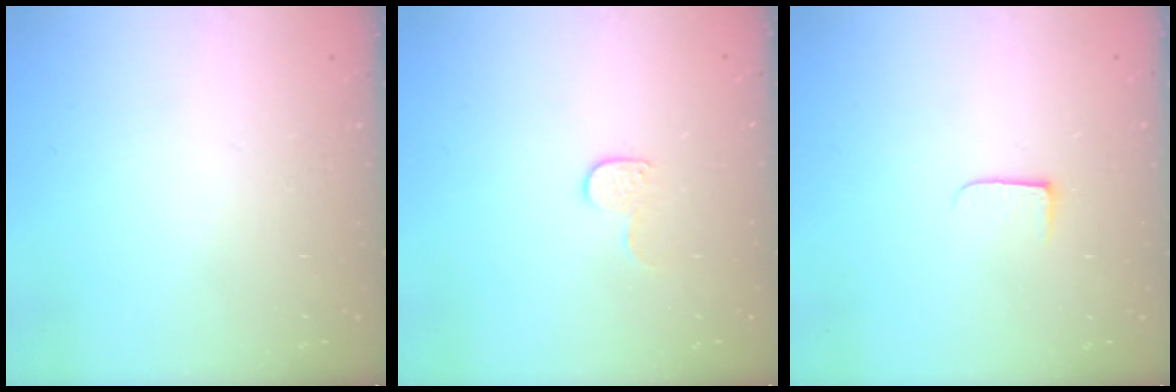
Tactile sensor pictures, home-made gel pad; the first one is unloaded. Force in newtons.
{"total": 6.7, "press": 6.7, "slide": 0.6}
{"total": 5.6, "press": 5.5, "slide": 0.7}